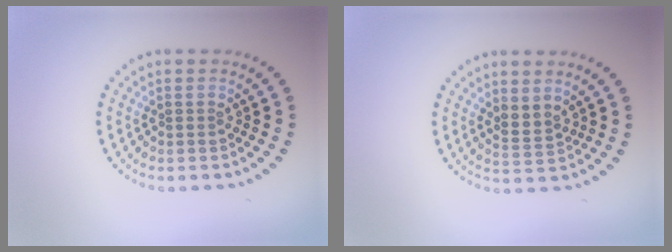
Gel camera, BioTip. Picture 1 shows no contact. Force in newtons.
{"total": 1.8, "press": 1.3, "slide": 1.3}